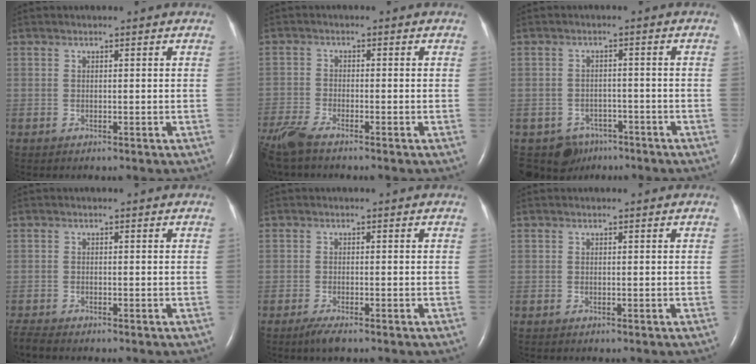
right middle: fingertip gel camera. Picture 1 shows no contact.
{"total": 6.1, "force": [-5.1, 1.0, 3.2], "torque": [-0.077, -0.020, -0.102]}
{"total": 6.0, "force": [-4.1, 4.4, 0.2], "torque": [-0.001, 0.010, -0.057]}
{"total": 1.9, "force": [-1.8, 0.0, 0.6], "torque": [-0.021, -0.009, -0.034]}
{"total": 2.2, "force": [-1.6, 0.3, 1.5], "torque": [-0.041, -0.007, -0.031]}
{"total": 0.0}